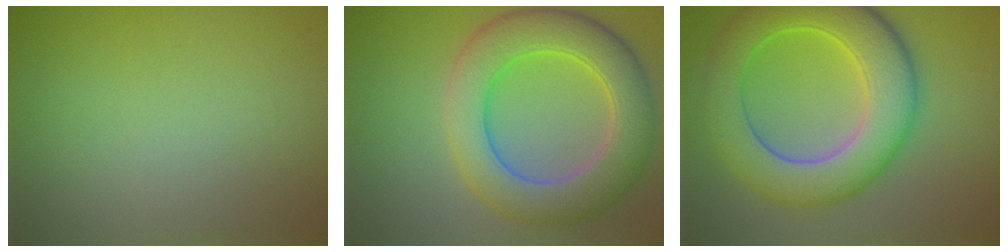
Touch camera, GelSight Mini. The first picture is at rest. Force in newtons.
{"total": 8.0, "press": 8.0, "slide": 0.4}
{"total": 9.1, "press": 9.1, "slide": 0.3}